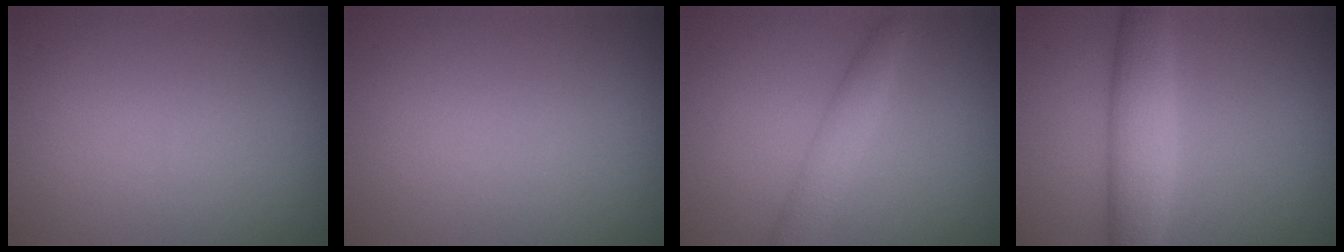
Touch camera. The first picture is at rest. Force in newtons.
{"total": 0.0}
{"total": 2.3, "press": 2.3, "slide": 0.1}
{"total": 4.8, "press": 4.8, "slide": 0.1}